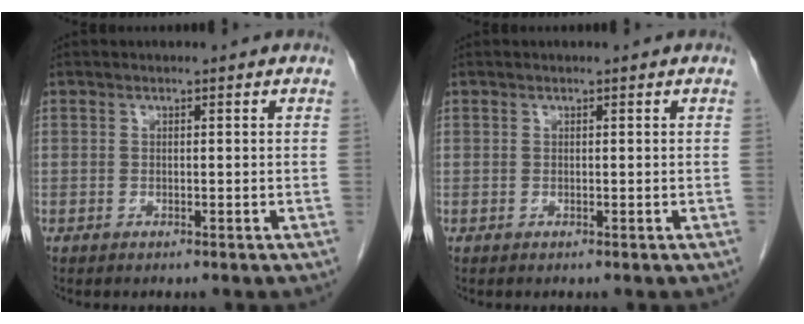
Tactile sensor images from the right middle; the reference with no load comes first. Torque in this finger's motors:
{"motor_torque": [-0.21, 0.05, -0.01, -0.01]}